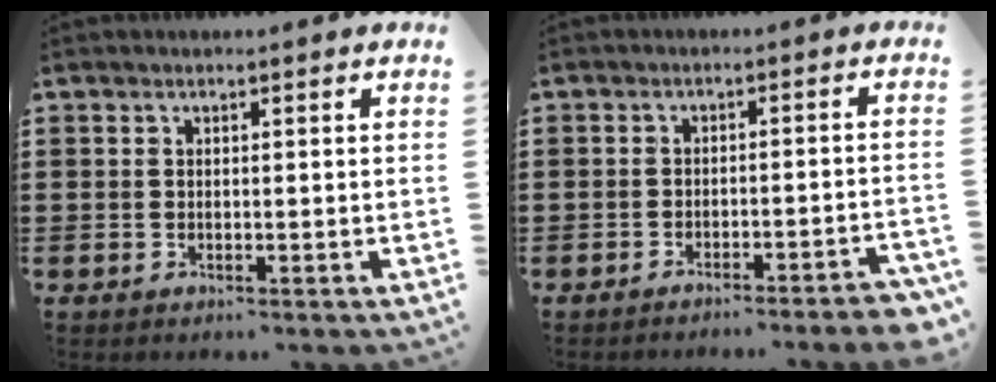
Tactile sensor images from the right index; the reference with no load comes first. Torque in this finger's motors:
{"motor_torque": [0.89, -0.24, 0.42, 0.04]}